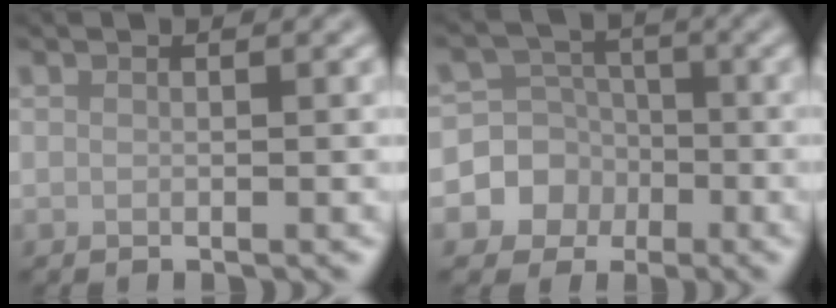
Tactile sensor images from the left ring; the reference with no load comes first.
{"total": 7.6, "force": [-2.5, 7.1, 1.0], "torque": [-0.005, 0.005, -0.067]}